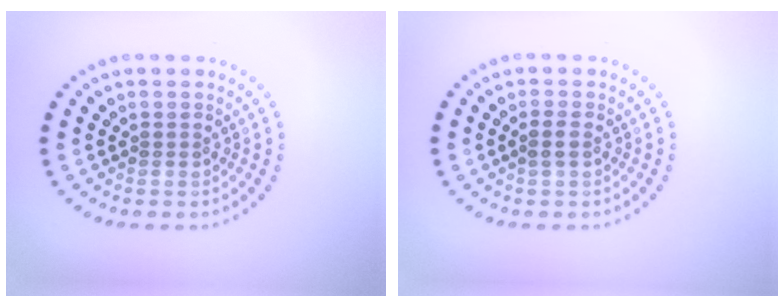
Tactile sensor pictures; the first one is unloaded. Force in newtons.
{"total": 1.0, "press": 1.0, "slide": 0.2}